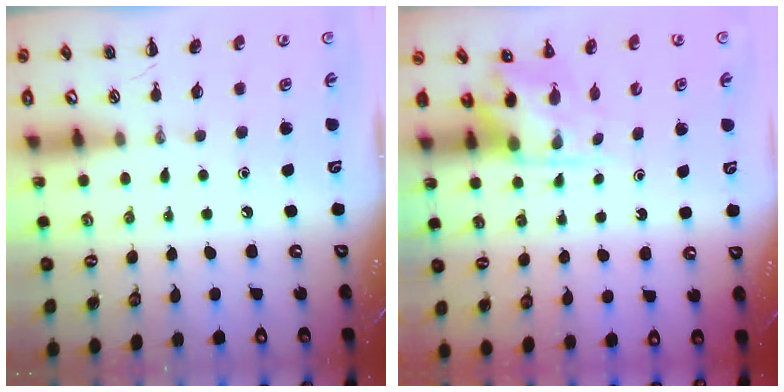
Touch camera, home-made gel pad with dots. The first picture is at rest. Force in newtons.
{"total": 4.8, "press": 4.7, "slide": 0.4}